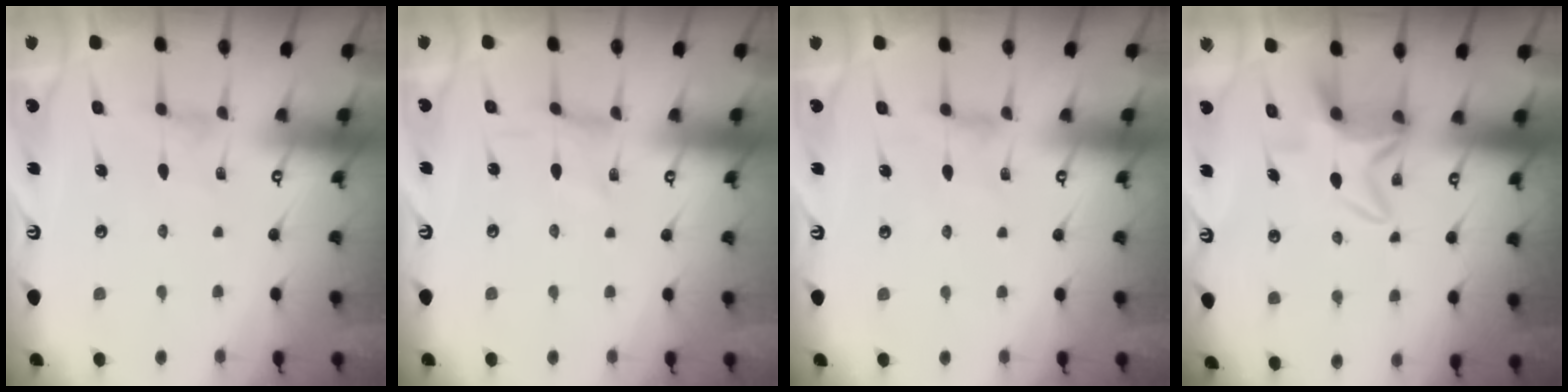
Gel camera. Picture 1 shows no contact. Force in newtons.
{"total": 0.0}
{"total": 2.4, "press": 2.4, "slide": 0.4}
{"total": 6.1, "press": 6.0, "slide": 1.0}